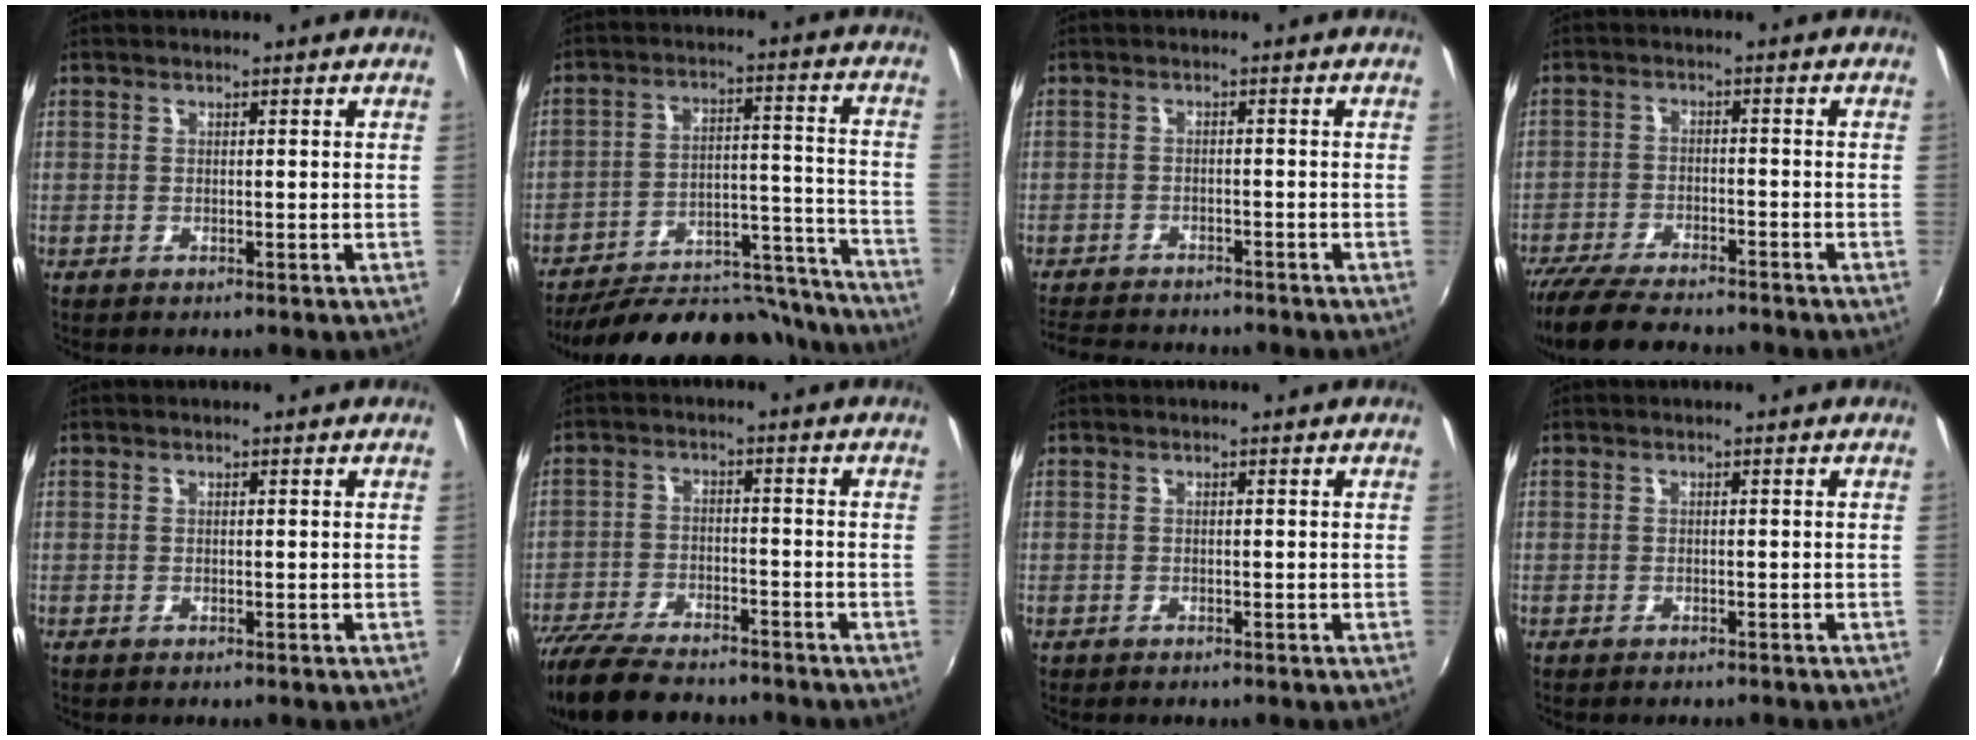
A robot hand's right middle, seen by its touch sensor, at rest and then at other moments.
{"total": 27.3, "force": [-24.4, 8.0, 9.2], "torque": [-0.148, 0.026, -0.311]}
{"total": 9.2, "force": [-8.3, 2.4, 3.1], "torque": [-0.083, -0.014, -0.129]}
{"total": 12.8, "force": [-11.1, 2.7, 5.8], "torque": [-0.134, -0.033, -0.187]}
{"total": 0.0}
{"total": 16.0, "force": [-13.3, 5.0, 7.4], "torque": [-0.170, -0.032, -0.224]}
{"total": 0.0}
{"total": 1.1, "force": [-1.0, 0.4, 0.4], "torque": [-0.010, -0.005, -0.014]}